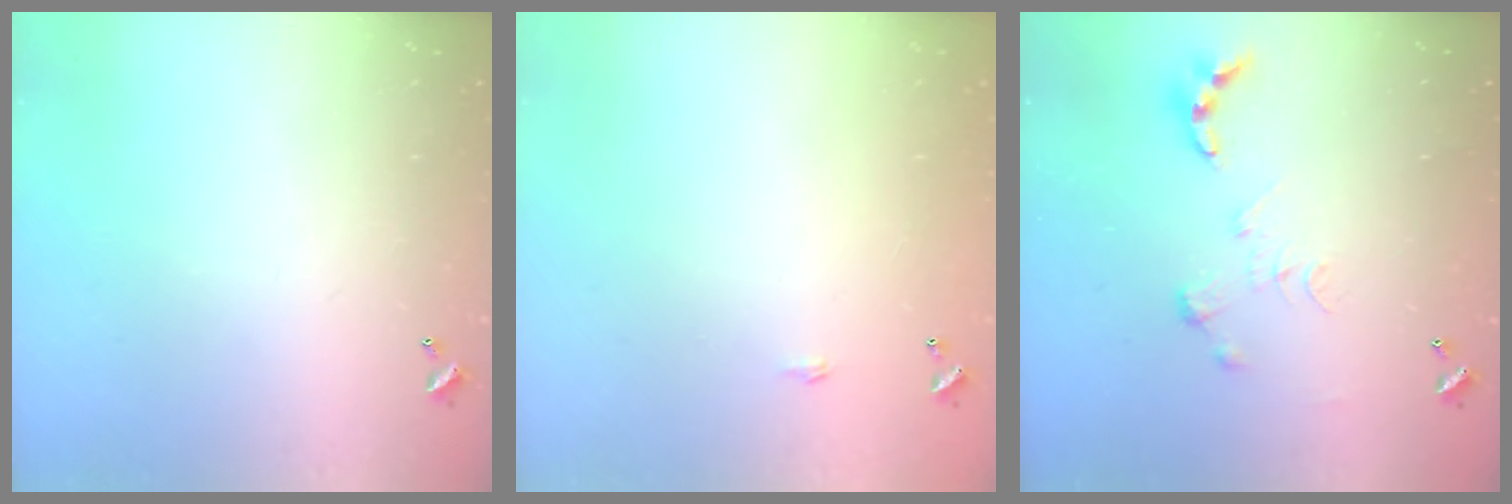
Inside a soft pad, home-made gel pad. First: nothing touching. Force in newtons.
{"total": 0.6, "press": 0.6, "slide": 0.2}
{"total": 0.0}